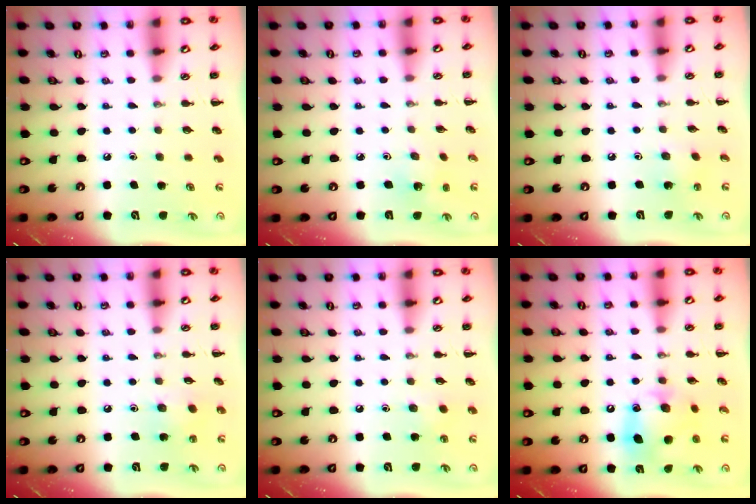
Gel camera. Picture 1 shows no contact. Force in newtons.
{"total": 1.9, "press": 1.8, "slide": 0.6}
{"total": 2.2, "press": 2.0, "slide": 0.7}
{"total": 4.9, "press": 4.9, "slide": 0.8}
{"total": 5.0, "press": 4.7, "slide": 1.7}
{"total": 12.1, "press": 11.9, "slide": 1.6}